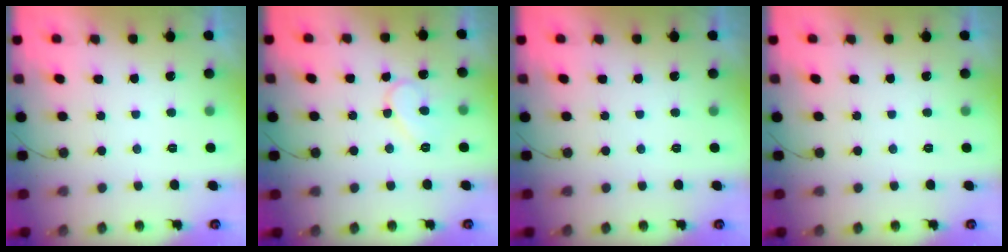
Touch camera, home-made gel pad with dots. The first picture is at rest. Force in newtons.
{"total": 7.4, "press": 7.3, "slide": 0.7}
{"total": 0.0}
{"total": 0.0}